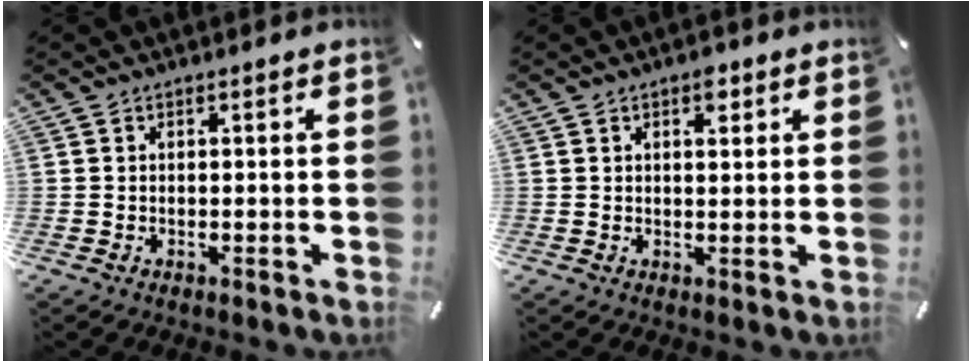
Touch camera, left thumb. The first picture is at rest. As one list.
[{"total": 3.1, "force": [1.5, 1.8, 2.0], "torque": [-0.011, -0.006, 0.018]}]